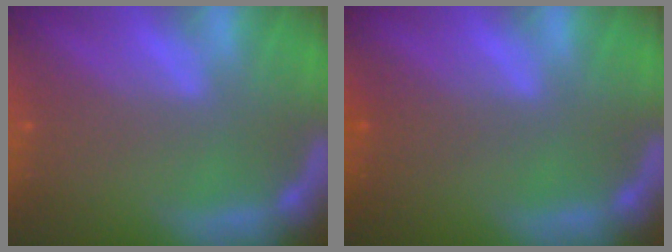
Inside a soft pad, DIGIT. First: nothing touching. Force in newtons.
{"total": 1.5}